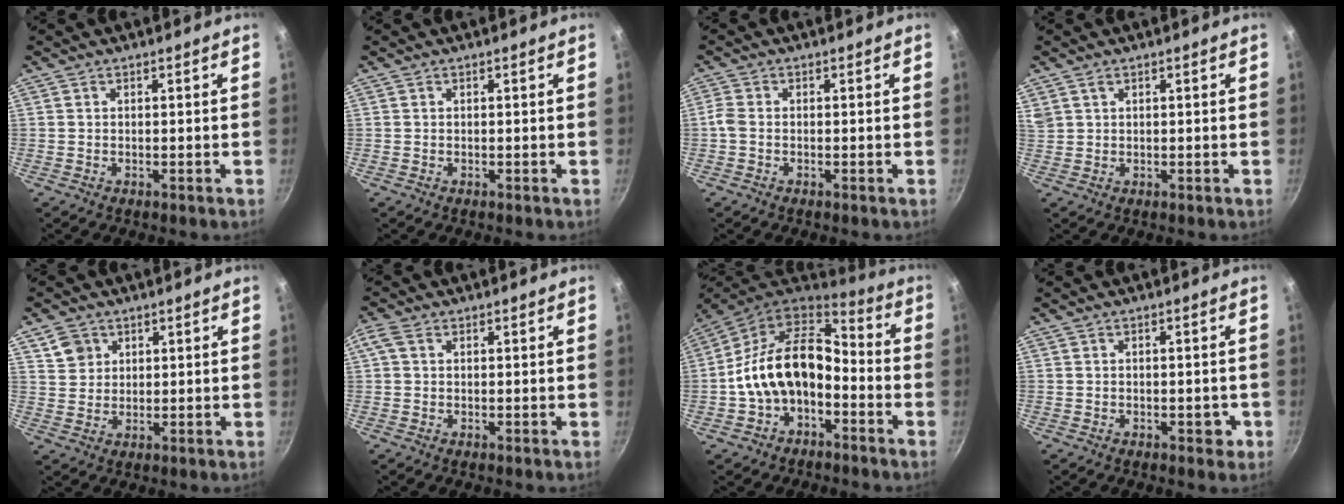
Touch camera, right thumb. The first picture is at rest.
{"total": 0.0}
{"total": 2.0, "force": [-0.7, 1.3, 1.4], "torque": [-0.038, 0.006, -0.021]}
{"total": 2.1, "force": [1.4, 1.2, 0.9], "torque": [-0.018, 0.004, 0.036]}
{"total": 4.6, "force": [2.3, 3.8, 1.3], "torque": [-0.002, 0.002, 0.046]}
{"total": 2.5, "force": [0.7, 1.7, 1.8], "torque": [-0.042, 0.011, 0.010]}
{"total": 16.4, "force": [-3.5, 10.9, 11.7], "torque": [-0.192, 0.059, -0.071]}
{"total": 2.7, "force": [-1.0, 1.8, 1.7], "torque": [-0.003, 0.014, -0.008]}